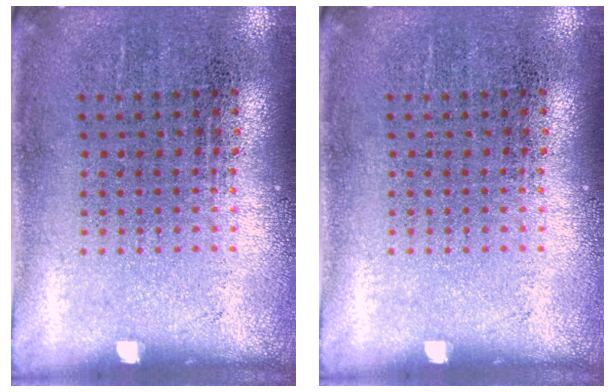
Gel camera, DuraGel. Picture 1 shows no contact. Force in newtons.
{"total": 0.0}